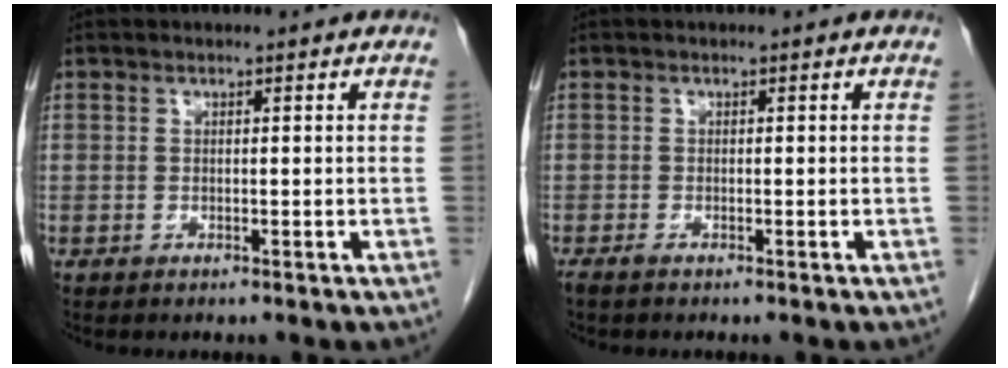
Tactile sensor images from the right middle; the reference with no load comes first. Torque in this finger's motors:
{"motor_torque": [-0.01, 0.07, 0.01, 0.01]}